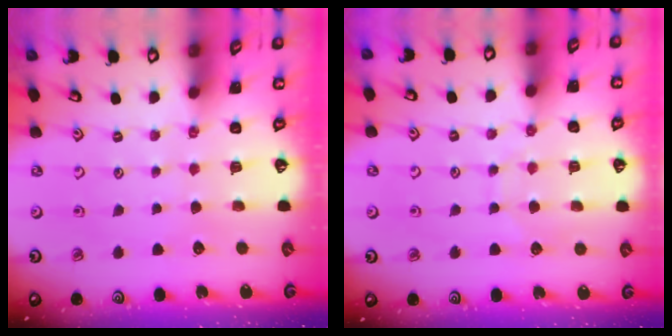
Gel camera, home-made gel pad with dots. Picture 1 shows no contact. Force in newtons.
{"total": 6.7, "press": 6.6, "slide": 0.6}